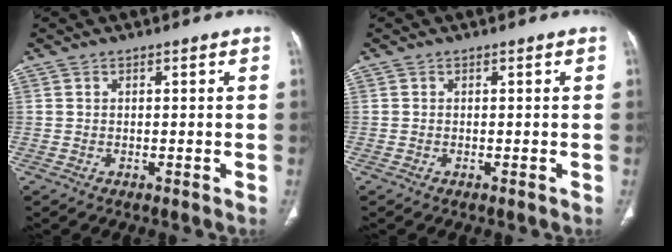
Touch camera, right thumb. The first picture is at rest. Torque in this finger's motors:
{"motor_torque": [-0.19, 0.05, 0.27, 0.16, -0.01]}